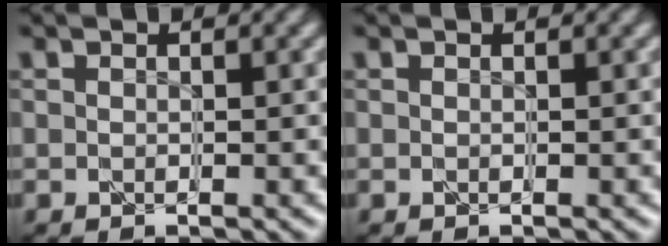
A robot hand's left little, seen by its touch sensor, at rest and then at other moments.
{"total": 0.0}